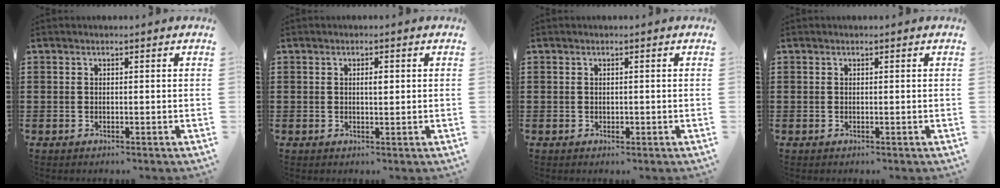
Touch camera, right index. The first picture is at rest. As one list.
[{"total": 1.6, "force": [0.3, 0.5, 1.5], "torque": [-0.031, 0.003, 0.003]}, {"total": 0.8, "force": [-0.1, 0.5, 0.6], "torque": [-0.012, 0.000, -0.001]}, {"total": 0.0}]